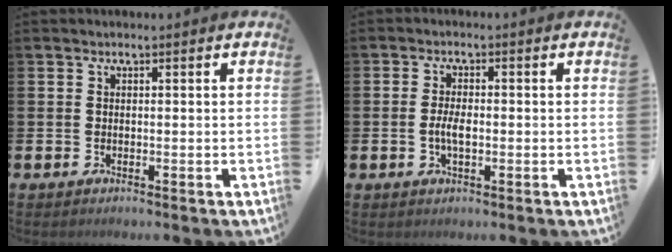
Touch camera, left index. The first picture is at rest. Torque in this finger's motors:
{"motor_torque": [0.64, 0.22, 0.12, 0.12]}